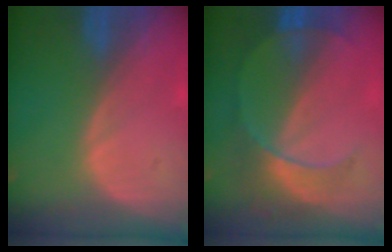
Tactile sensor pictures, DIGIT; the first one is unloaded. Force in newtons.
{"total": 7.5, "press": 6.6, "slide": 3.6}